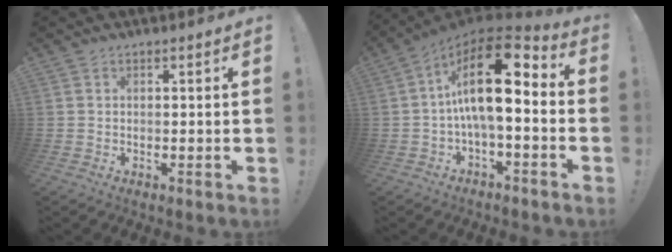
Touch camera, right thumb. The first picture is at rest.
{"total": 18.4, "force": [2.7, 7.4, 16.6], "torque": [-0.293, -0.016, 0.043]}